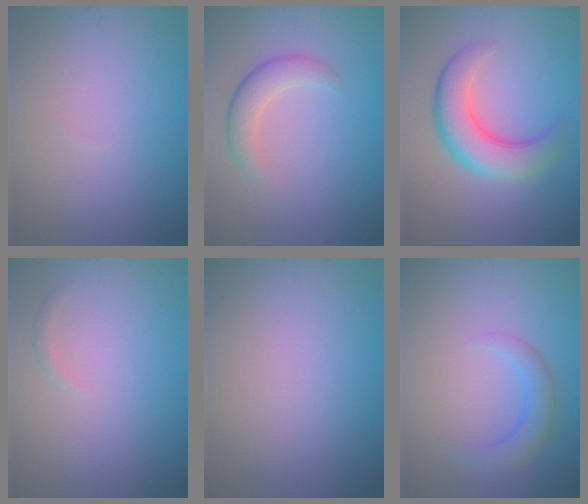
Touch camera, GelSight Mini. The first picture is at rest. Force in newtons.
{"total": 3.0, "press": 3.0, "slide": 0.3}
{"total": 6.3, "press": 6.3, "slide": 0.4}
{"total": 0.7, "press": 0.7, "slide": 0.0}
{"total": 0.0}
{"total": 2.6, "press": 2.6, "slide": 0.1}